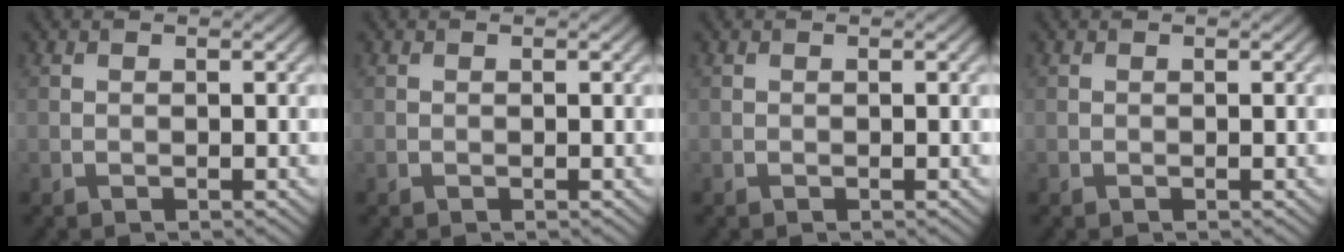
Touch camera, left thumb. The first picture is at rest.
{"total": 0.0}
{"total": 0.0}
{"total": 0.0}